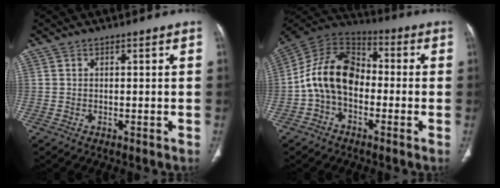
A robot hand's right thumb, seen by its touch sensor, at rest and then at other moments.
{"total": 13.6, "force": [-2.3, 9.5, 9.5], "torque": [-0.161, 0.045, -0.054]}